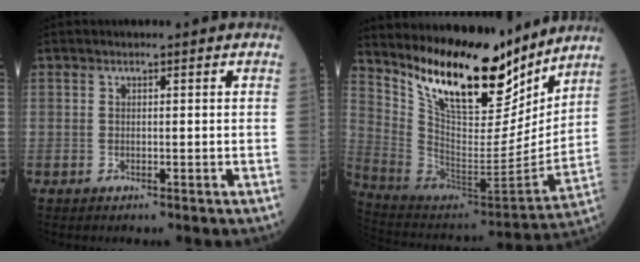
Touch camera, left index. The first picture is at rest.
{"total": 19.8, "force": [16.0, 5.7, 10.3], "torque": [-0.176, -0.034, 0.282]}